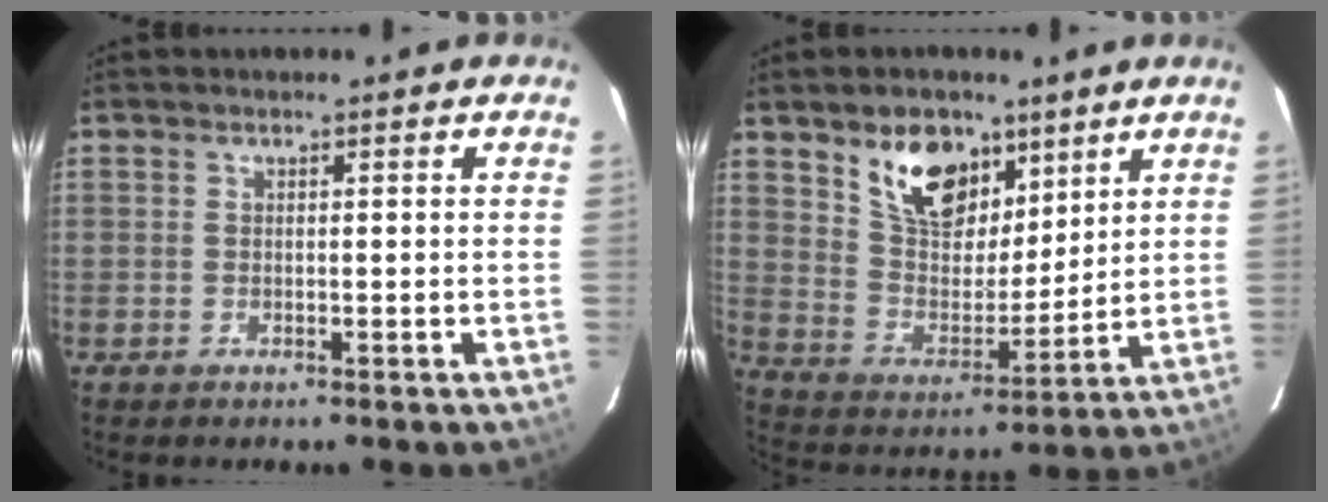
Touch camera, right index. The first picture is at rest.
{"total": 13.8, "force": [8.3, 8.0, 7.6], "torque": [-0.136, 0.010, 0.158]}